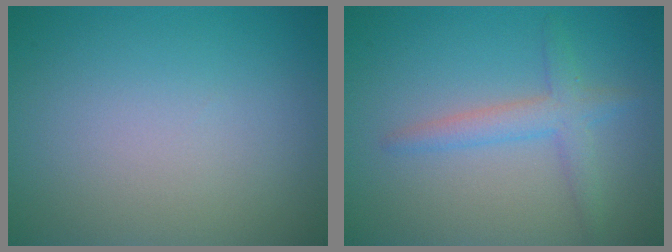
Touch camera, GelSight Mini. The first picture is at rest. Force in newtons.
{"total": 2.6, "press": 2.6, "slide": 0.1}